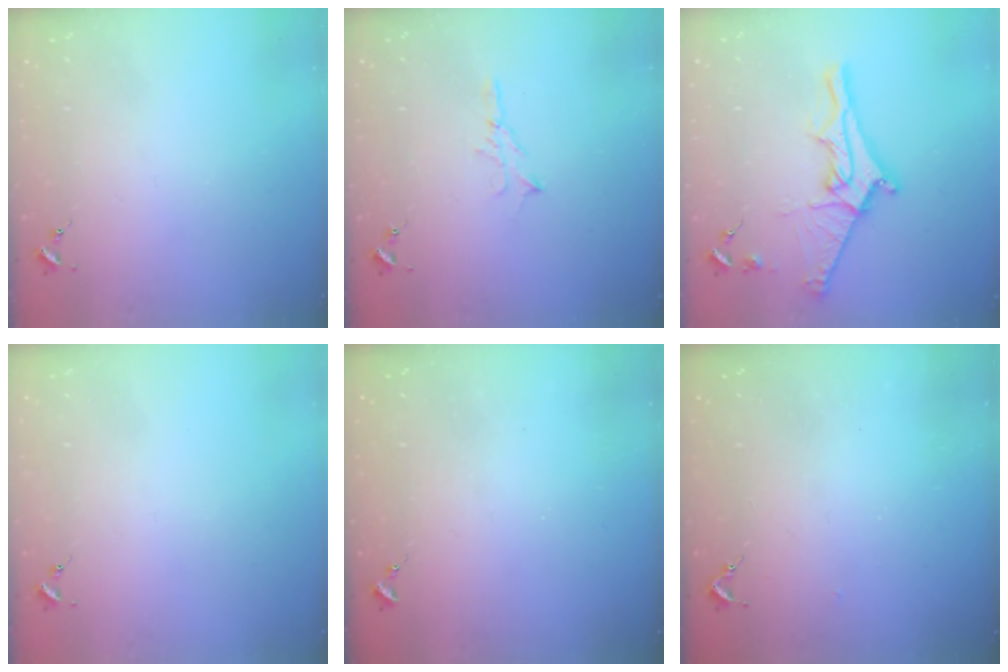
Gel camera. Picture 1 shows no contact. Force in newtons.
{"total": 4.7, "press": 4.7, "slide": 0.5}
{"total": 14.1, "press": 14.1, "slide": 1.1}
{"total": 0.0}
{"total": 0.0}
{"total": 2.6, "press": 2.5, "slide": 0.3}